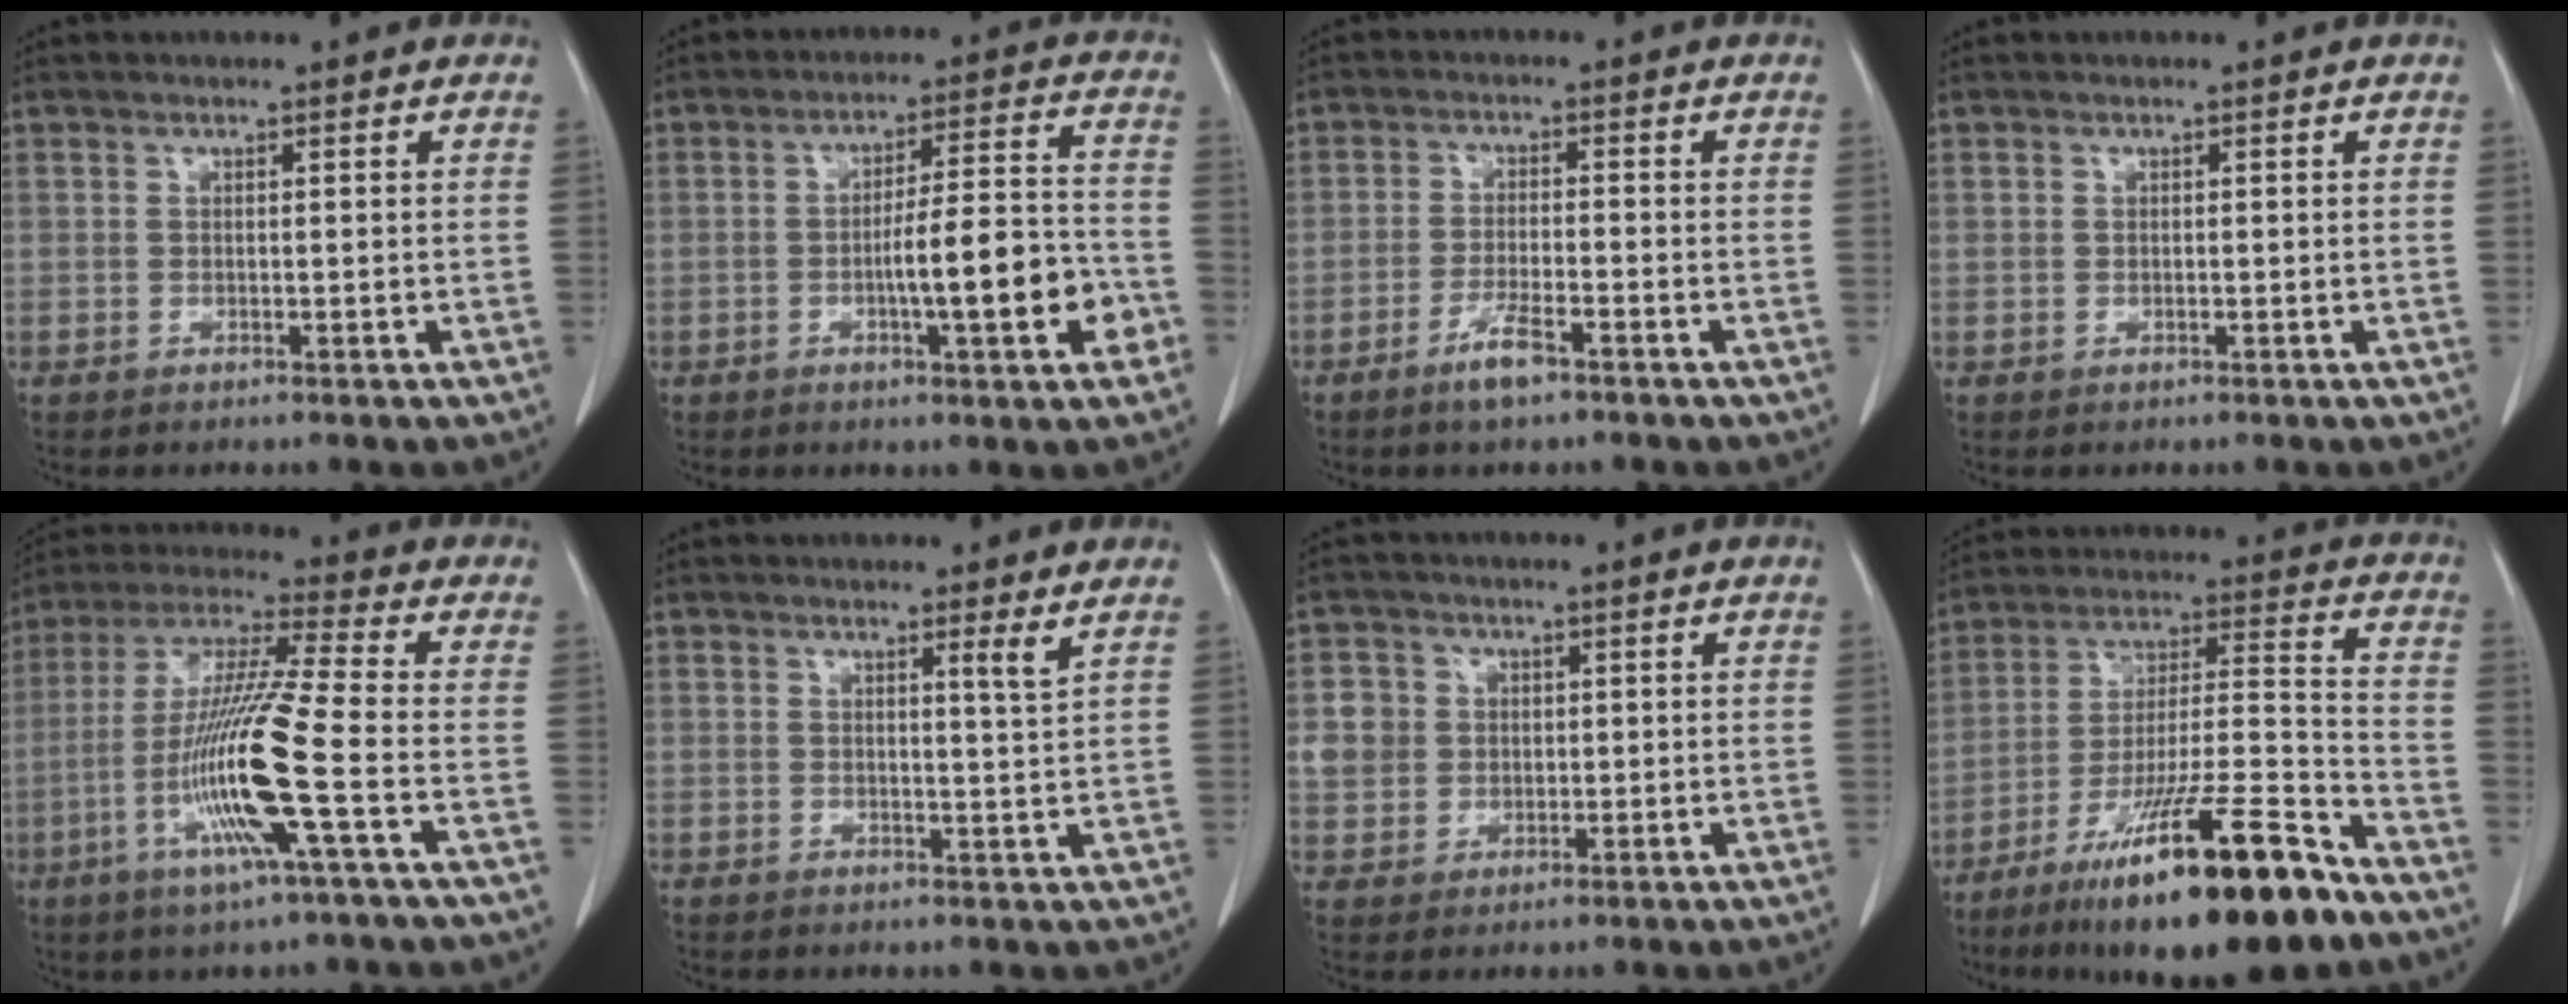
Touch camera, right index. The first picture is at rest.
{"total": 11.6, "force": [-3.6, 1.4, 11.0], "torque": [-0.167, 0.012, -0.052]}
{"total": 4.3, "force": [-2.9, 0.6, 3.1], "torque": [-0.060, -0.002, -0.054]}
{"total": 0.0}
{"total": 15.2, "force": [-4.4, -0.7, 14.6], "torque": [-0.297, -0.012, -0.094]}
{"total": 2.0, "force": [1.3, -0.6, 1.3], "torque": [-0.022, -0.014, 0.020]}
{"total": 5.6, "force": [0.9, 5.3, 1.4], "torque": [-0.030, 0.014, 0.022]}
{"total": 22.8, "force": [-15.1, 2.3, 16.9], "torque": [-0.255, -0.024, -0.256]}